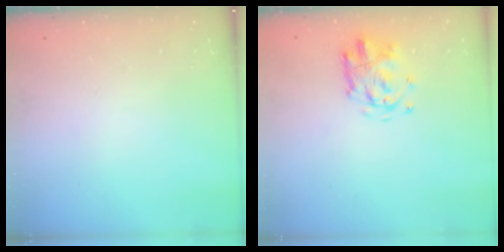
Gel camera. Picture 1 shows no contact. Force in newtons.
{"total": 3.8, "press": 3.8, "slide": 0.5}